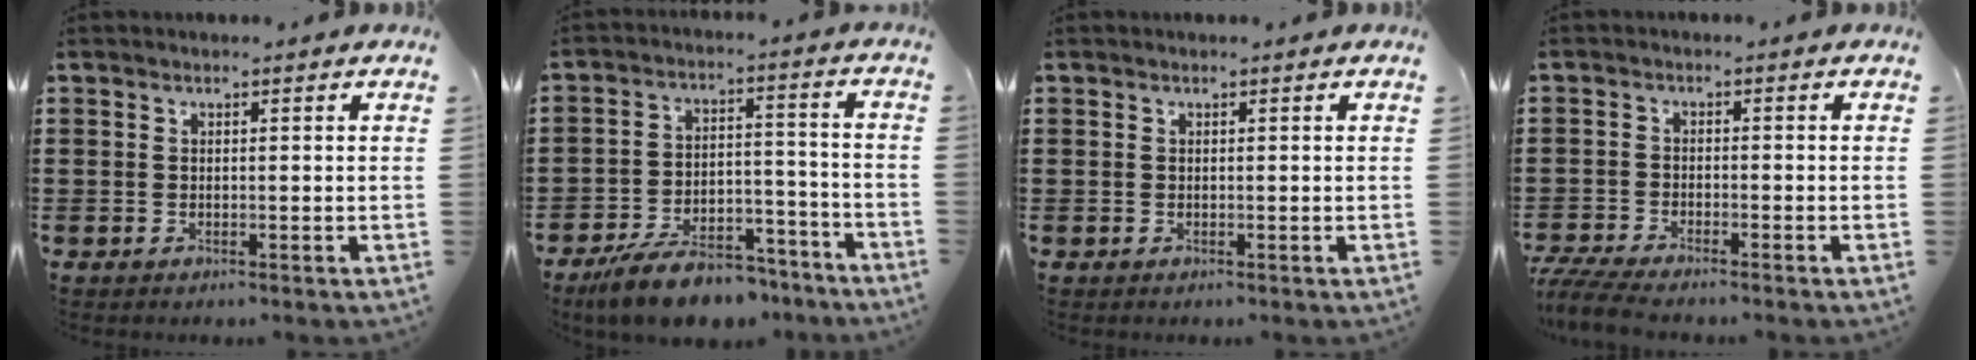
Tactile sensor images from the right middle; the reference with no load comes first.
{"total": 9.2, "force": [-8.1, 2.5, 3.6], "torque": [-0.062, 0.028, -0.152]}
{"total": 0.0}
{"total": 4.0, "force": [-3.8, 0.0, 1.4], "torque": [-0.046, -0.017, -0.078]}